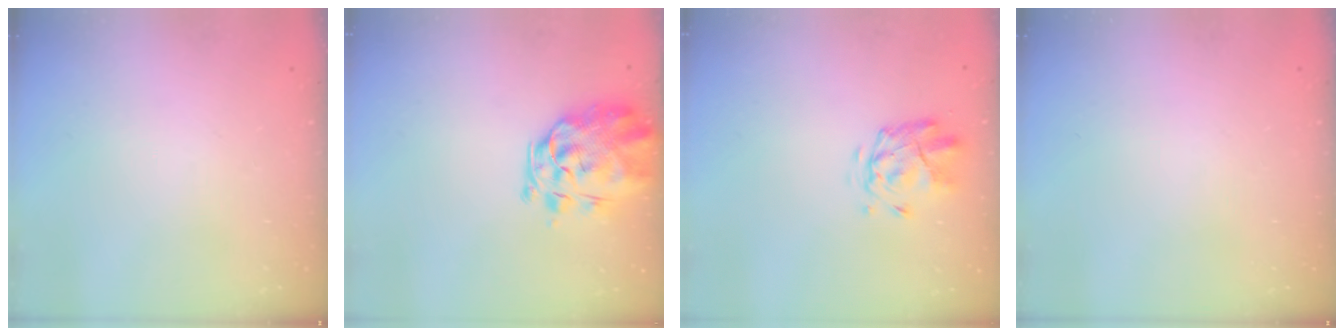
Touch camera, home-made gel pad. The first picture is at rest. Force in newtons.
{"total": 2.5, "press": 2.3, "slide": 1.0}
{"total": 2.6, "press": 2.2, "slide": 1.2}
{"total": 0.0}